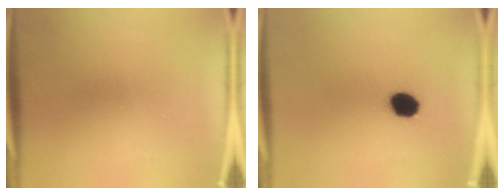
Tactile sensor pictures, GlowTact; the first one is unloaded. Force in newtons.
{"total": 6.1}